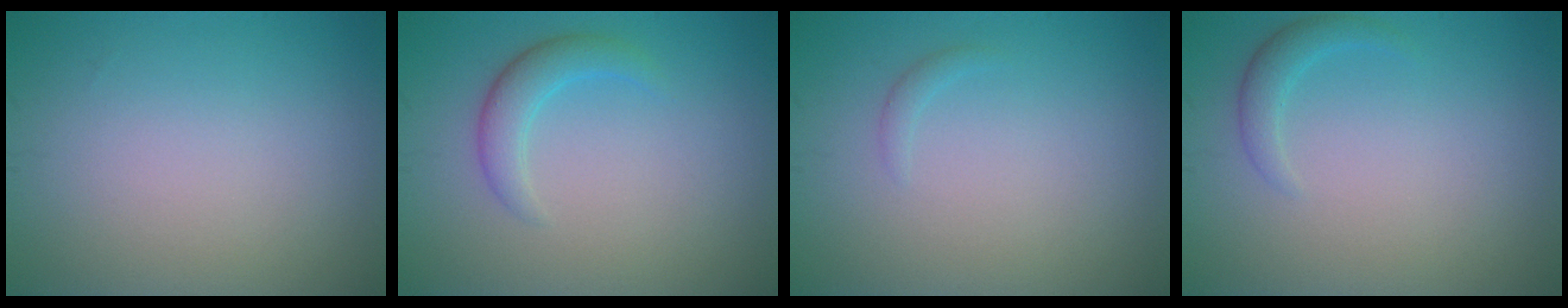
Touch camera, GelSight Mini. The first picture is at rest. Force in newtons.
{"total": 2.5, "press": 2.5, "slide": 0.0}
{"total": 0.6, "press": 0.6, "slide": 0.0}
{"total": 1.6, "press": 1.6, "slide": 0.1}